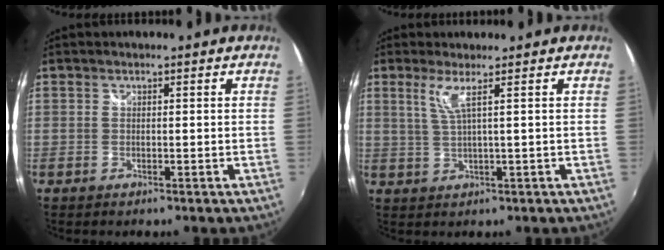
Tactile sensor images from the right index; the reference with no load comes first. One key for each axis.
{"total": 3.2, "fx": 1.4, "fy": -0.7, "fz": 2.8, "tx": -0.053, "ty": -0.006, "tz": 0.033}